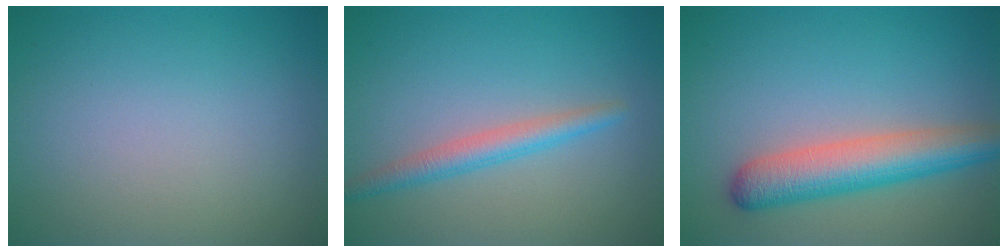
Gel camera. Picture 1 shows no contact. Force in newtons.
{"total": 2.5, "press": 2.5, "slide": 0.0}
{"total": 5.7, "press": 5.7, "slide": 0.2}